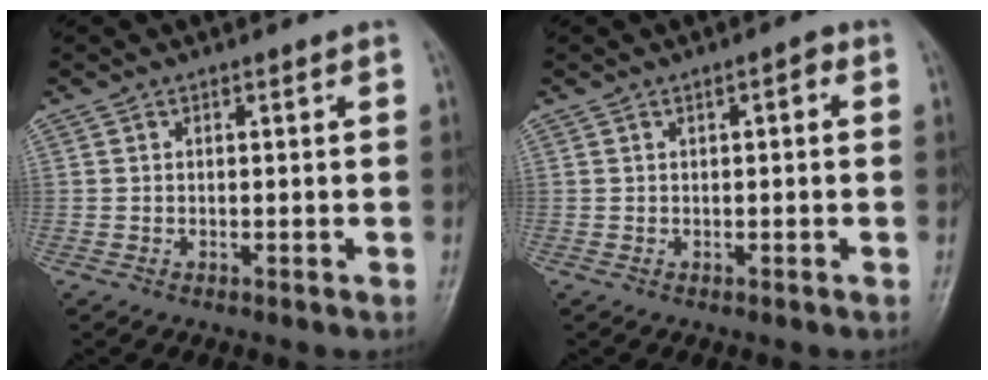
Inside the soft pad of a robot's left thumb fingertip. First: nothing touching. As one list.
[{"total": 1.8, "force": [0.4, 0.7, 1.6], "torque": [-0.020, 0.004, 0.003]}]